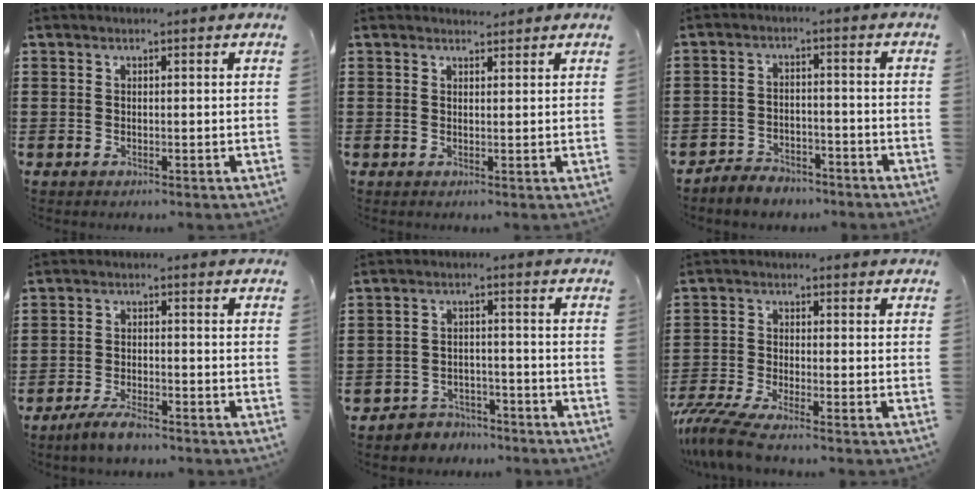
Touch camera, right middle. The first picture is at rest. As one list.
[{"total": 1.4, "force": [1.3, 0.2, 0.1], "torque": [-0.005, 0.000, 0.026]}, {"total": 3.7, "force": [-3.6, 0.7, -0.1], "torque": [-0.005, 0.006, -0.076]}, {"total": 3.9, "force": [-3.3, 0.7, 2.0], "torque": [-0.047, 0.002, -0.066]}, {"total": 3.8, "force": [-3.6, 1.0, -0.2], "torque": [-0.005, 0.003, -0.079]}, {"total": 5.7, "force": [-5.0, 0.4, 2.8], "torque": [-0.089, -0.023, -0.106]}]